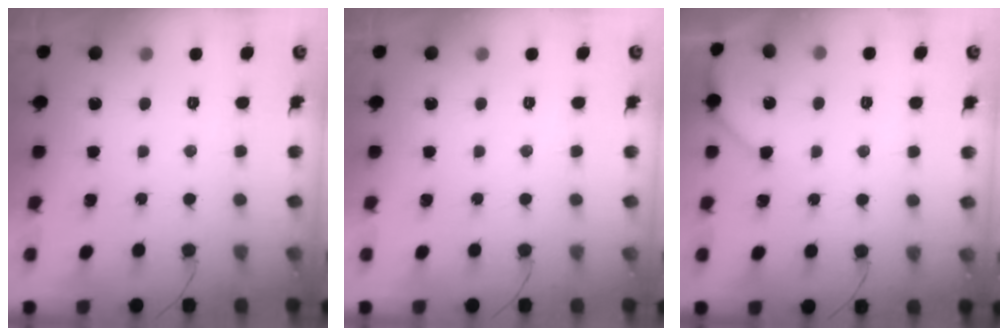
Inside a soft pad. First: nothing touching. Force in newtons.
{"total": 0.0}
{"total": 5.9, "press": 5.9, "slide": 0.7}